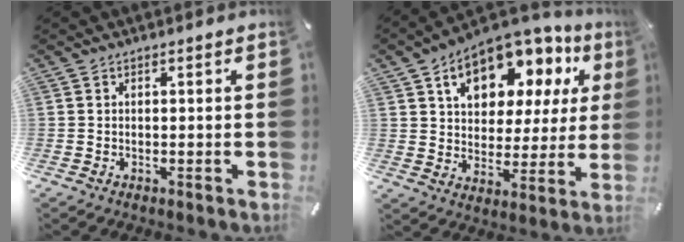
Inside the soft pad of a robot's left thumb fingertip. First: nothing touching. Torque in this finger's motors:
{"motor_torque": [2.52, 2.49, 1.74, -1.03, 0.31]}